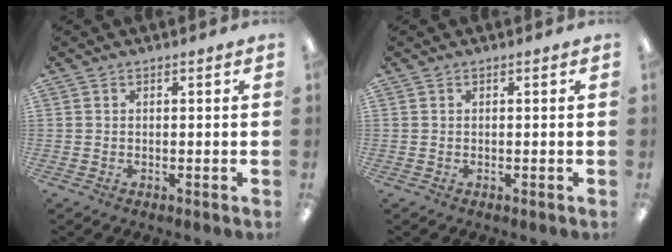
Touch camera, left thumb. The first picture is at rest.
{"total": 0.0}